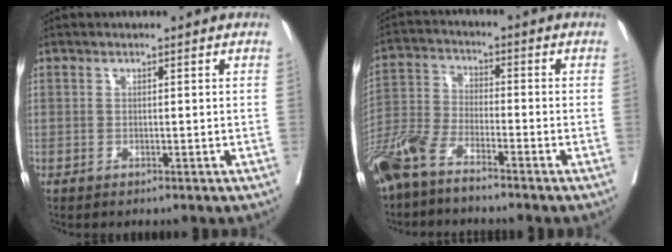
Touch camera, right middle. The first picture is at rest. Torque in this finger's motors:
{"motor_torque": [1.34, -0.80, 0.97, 0.21]}